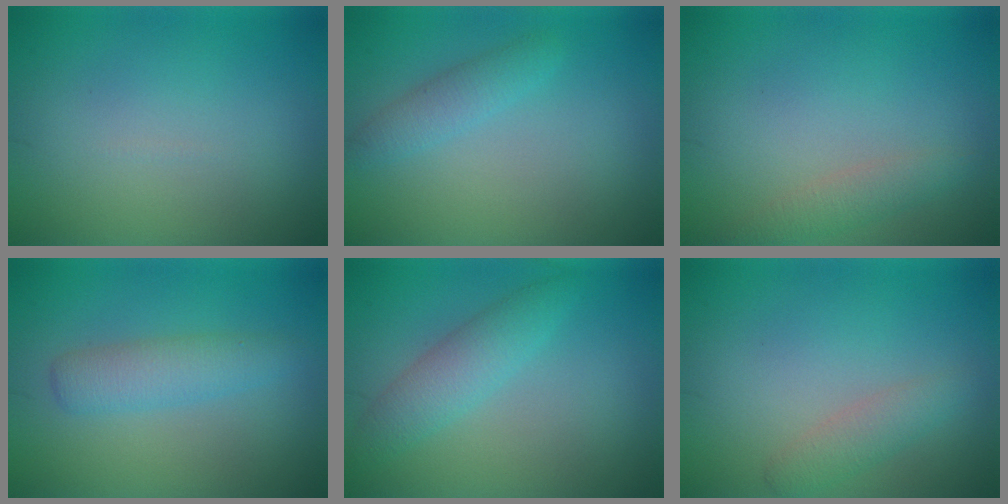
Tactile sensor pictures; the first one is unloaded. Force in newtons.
{"total": 1.9, "press": 1.9, "slide": 0.1}
{"total": 1.7, "press": 1.7, "slide": 0.1}
{"total": 2.9, "press": 2.9, "slide": 0.1}
{"total": 2.9, "press": 2.9, "slide": 0.1}
{"total": 1.9, "press": 1.9, "slide": 0.0}